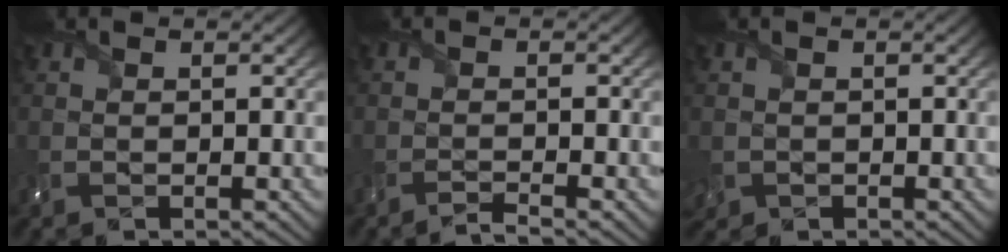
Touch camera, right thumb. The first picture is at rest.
{"total": 1.6, "force": [-1.3, -0.1, 0.8], "torque": [-0.011, 0.002, -0.035]}
{"total": 1.8, "force": [-0.7, 1.6, 0.3], "torque": [-0.015, -0.012, -0.019]}